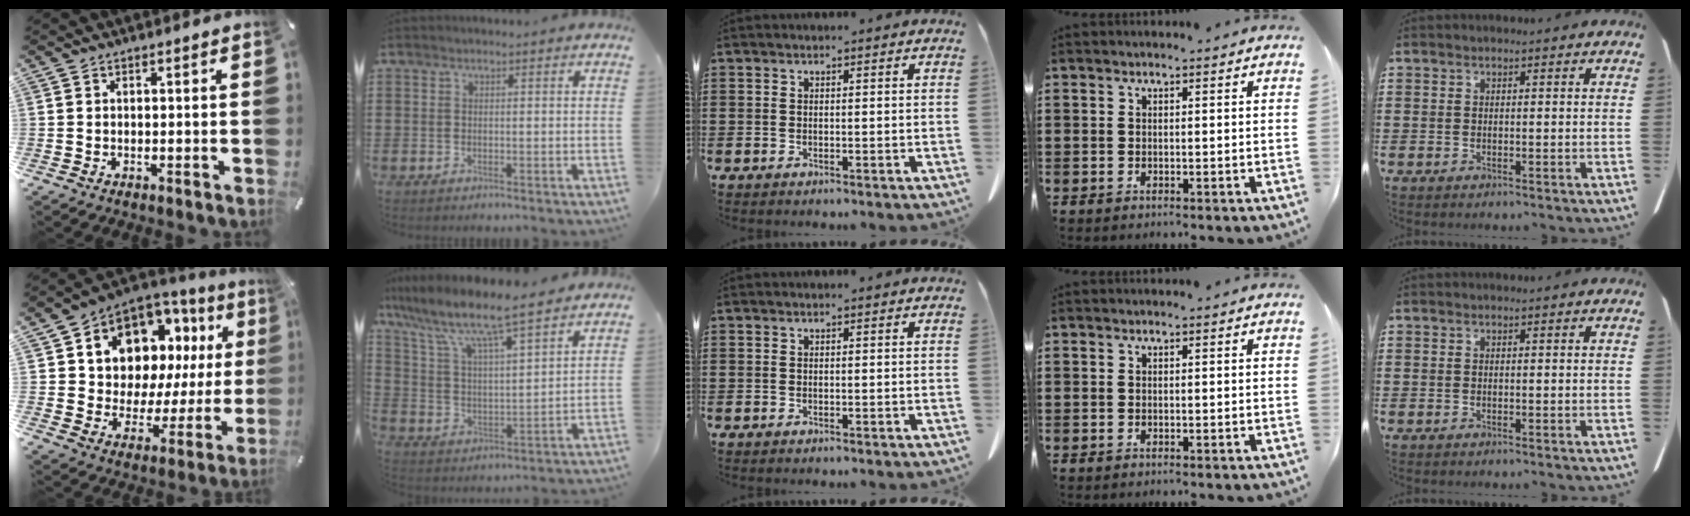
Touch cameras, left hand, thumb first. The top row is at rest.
{"thumb": {"total": 11.8, "force": [7.2, 8.3, 4.2], "torque": [-0.079, -0.074, 0.133]}, "index": {"total": 7.9, "force": [6.8, 0.9, 3.9], "torque": [-0.104, -0.039, 0.112]}}